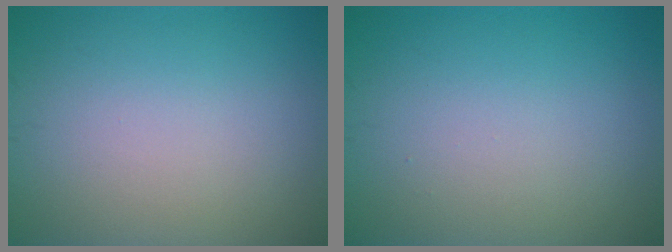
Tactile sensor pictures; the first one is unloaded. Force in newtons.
{"total": 0.0}